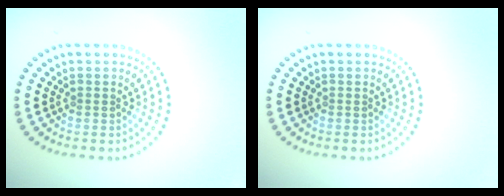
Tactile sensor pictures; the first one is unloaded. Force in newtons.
{"total": 0.0}